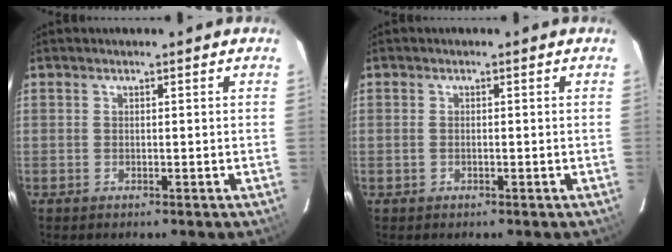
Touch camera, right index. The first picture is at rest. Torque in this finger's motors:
{"motor_torque": [-0.19, 0.04, 0.03, 0.00]}